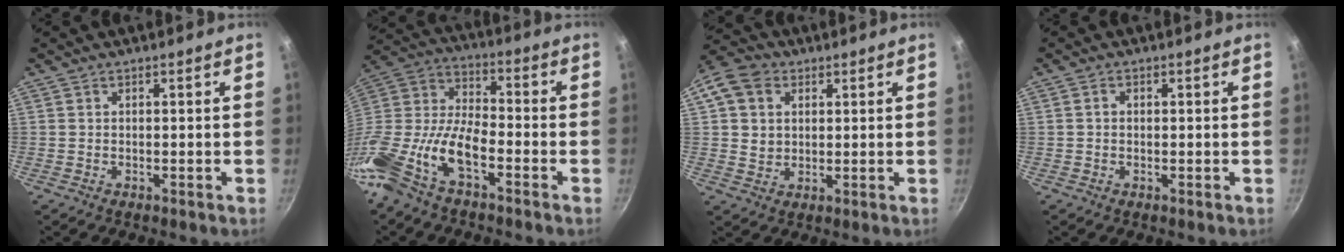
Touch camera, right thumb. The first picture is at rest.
{"total": 19.2, "force": [-9.2, 9.0, 14.3], "torque": [-0.287, 0.044, -0.205]}
{"total": 9.4, "force": [2.8, 7.7, 4.7], "torque": [-0.071, 0.004, 0.043]}
{"total": 1.0, "force": [0.0, 0.8, 0.5], "torque": [-0.008, 0.004, -0.001]}